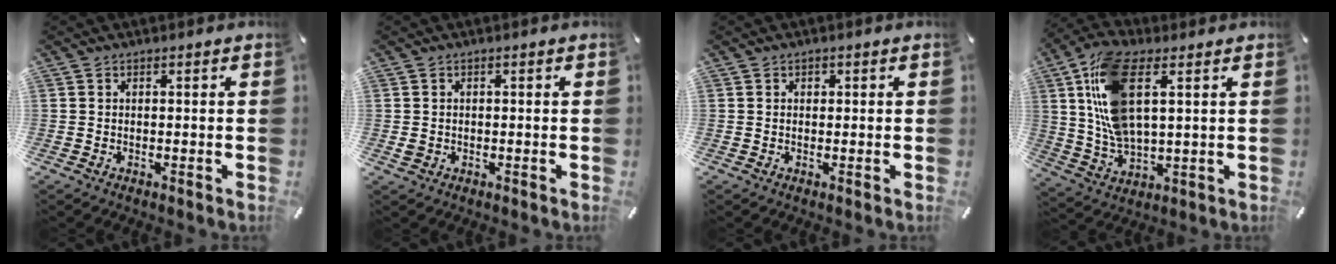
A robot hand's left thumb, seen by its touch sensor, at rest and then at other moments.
{"total": 1.3, "force": [-0.1, 1.2, 0.5], "torque": [-0.008, 0.005, -0.003]}
{"total": 0.9, "force": [0.2, 0.8, 0.3], "torque": [0.002, 0.001, 0.002]}
{"total": 15.2, "force": [4.8, 7.3, 12.4], "torque": [-0.279, -0.004, 0.090]}